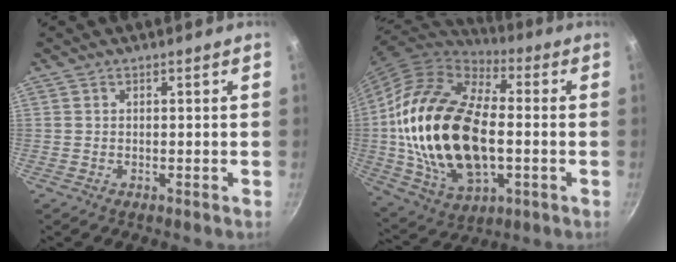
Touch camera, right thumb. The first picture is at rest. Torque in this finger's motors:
{"motor_torque": [-0.80, 2.51, 2.59, -0.17, 0.59]}